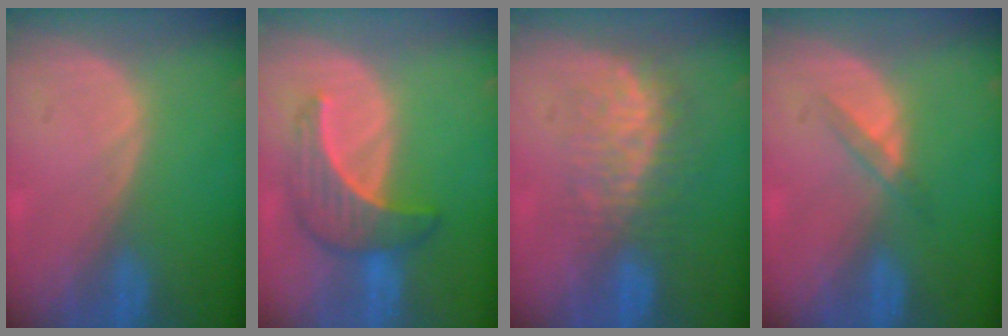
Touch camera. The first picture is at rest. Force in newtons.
{"total": 6.5, "press": 6.4, "slide": 1.0}
{"total": 8.2, "press": 7.4, "slide": 3.5}
{"total": 2.3, "press": 2.0, "slide": 1.0}